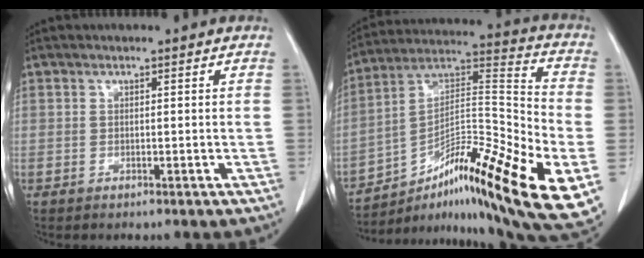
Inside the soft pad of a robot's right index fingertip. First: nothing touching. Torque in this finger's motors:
{"motor_torque": [1.14, -1.00, 0.41, 0.15]}